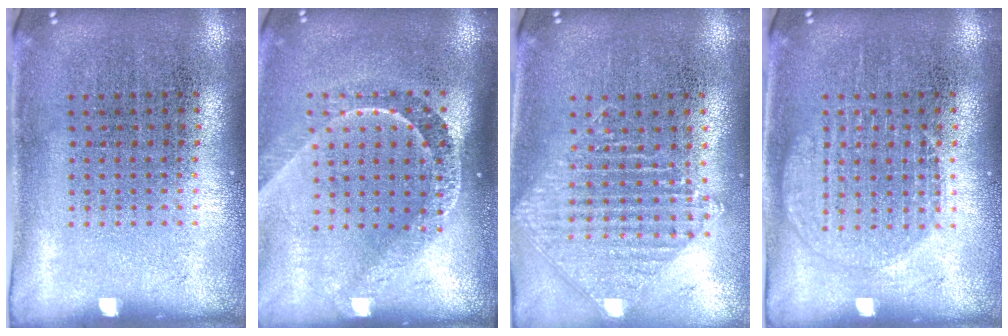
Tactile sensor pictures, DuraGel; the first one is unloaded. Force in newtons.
{"total": 2.1, "press": 1.5, "slide": 1.5}
{"total": 1.0, "press": 1.0, "slide": 0.2}
{"total": 1.9, "press": 1.9, "slide": 0.3}